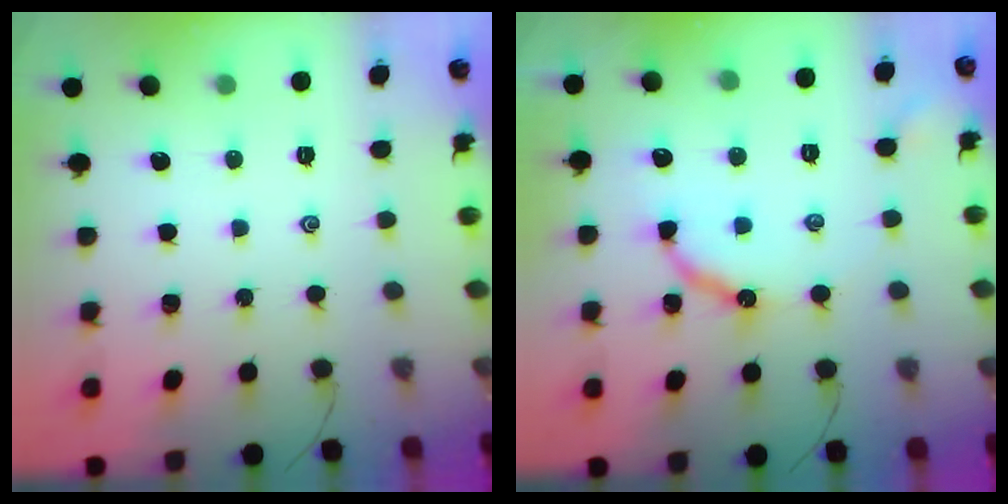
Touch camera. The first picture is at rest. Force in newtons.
{"total": 9.9, "press": 9.9, "slide": 1.1}